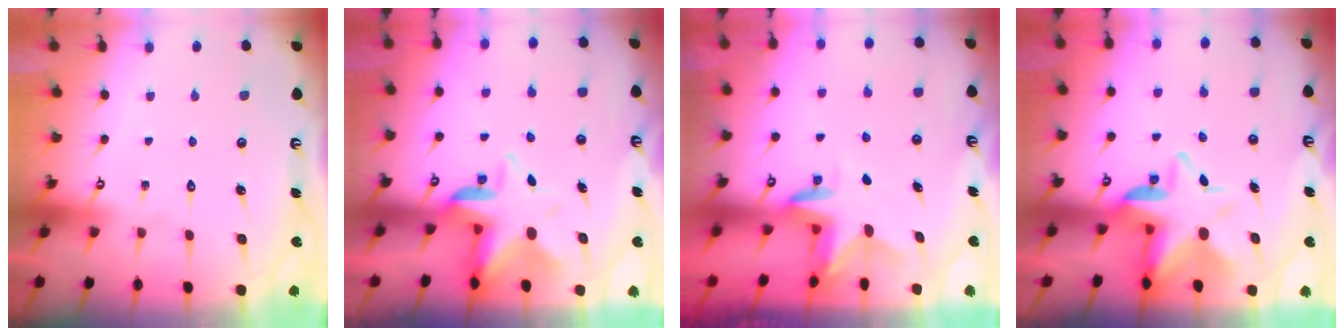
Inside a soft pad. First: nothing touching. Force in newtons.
{"total": 6.7, "press": 6.5, "slide": 1.5}
{"total": 3.0, "press": 3.0, "slide": 0.2}
{"total": 9.6, "press": 9.5, "slide": 1.6}